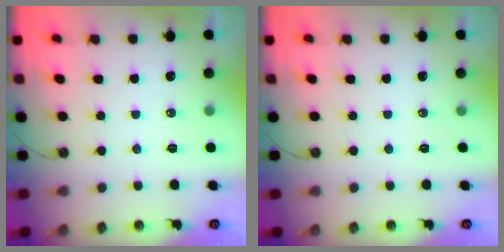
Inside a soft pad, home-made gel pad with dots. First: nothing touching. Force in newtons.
{"total": 0.0}